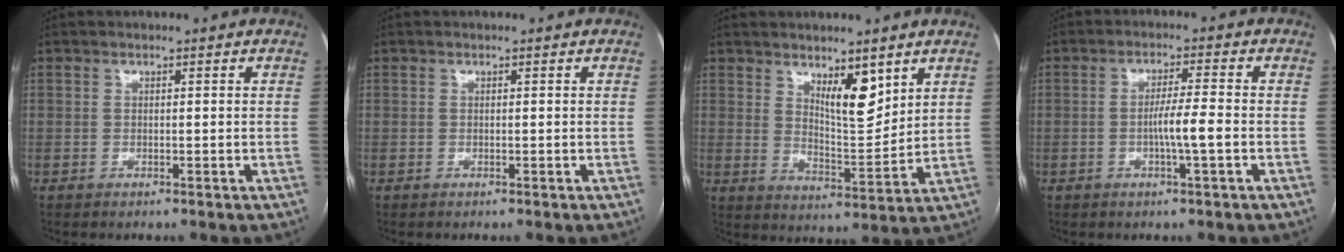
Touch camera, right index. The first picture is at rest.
{"total": 0.0}
{"total": 7.2, "force": [4.4, 2.2, 5.3], "torque": [-0.092, -0.015, 0.079]}
{"total": 4.6, "force": [-1.2, -0.3, 4.4], "torque": [-0.080, 0.000, -0.021]}